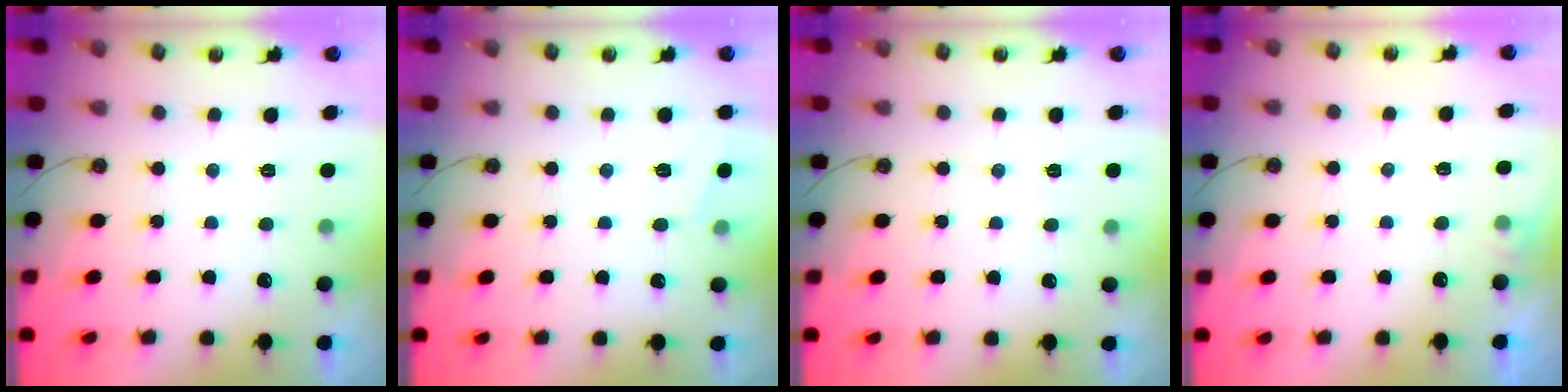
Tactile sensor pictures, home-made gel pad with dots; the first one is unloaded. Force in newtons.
{"total": 4.9, "press": 4.8, "slide": 0.8}
{"total": 4.6, "press": 4.5, "slide": 0.8}
{"total": 6.2, "press": 6.2, "slide": 0.8}